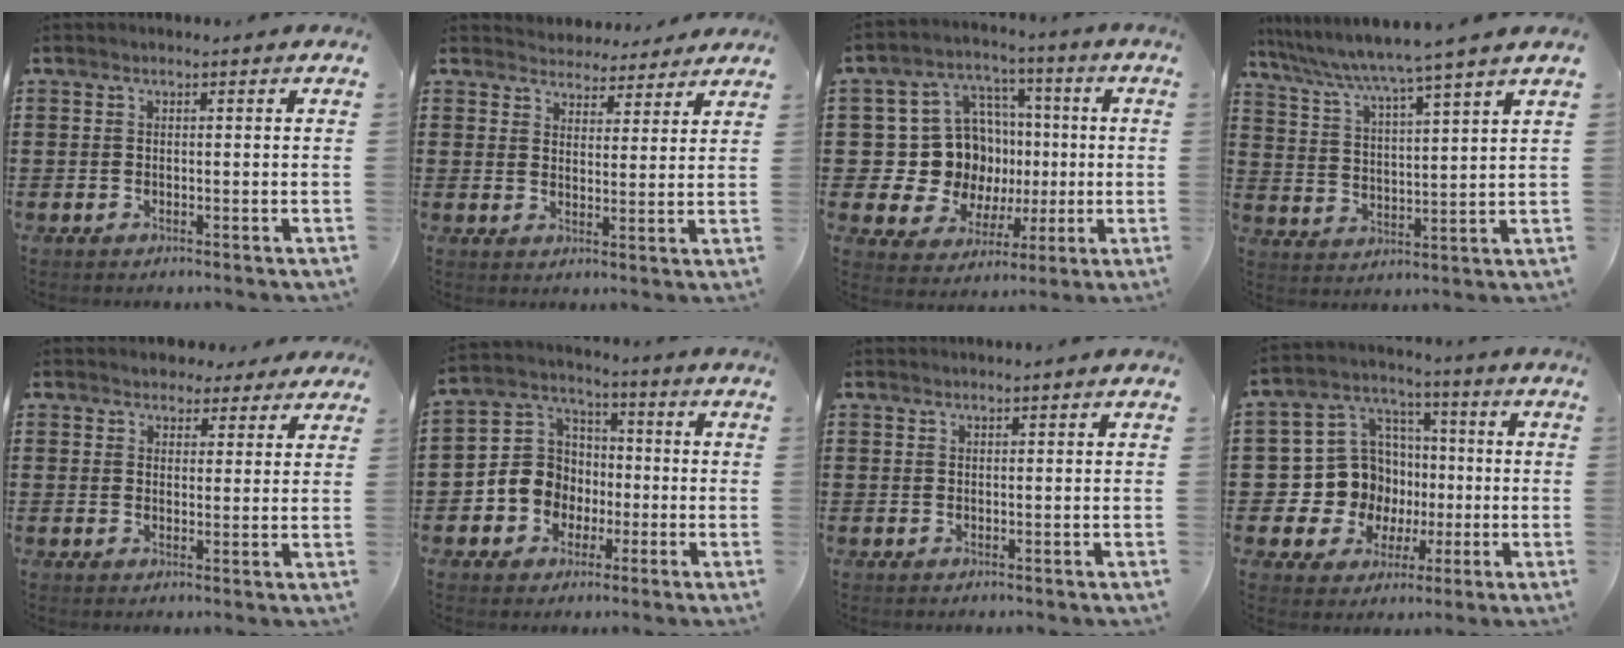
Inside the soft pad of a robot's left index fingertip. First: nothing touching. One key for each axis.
{"total": 4.0, "fx": 3.9, "fy": 0.9, "fz": -0.3, "tx": -0.012, "ty": -0.016, "tz": 0.070}
{"total": 12.8, "fx": 0.9, "fy": 11.9, "fz": 4.6, "tx": -0.120, "ty": 0.002, "tz": 0.031}
{"total": 5.3, "fx": 4.6, "fy": -1.5, "fz": 2.3, "tx": -0.066, "ty": -0.041, "tz": 0.070}
{"total": 3.3, "fx": 2.9, "fy": 1.5, "fz": 0.2, "tx": -0.014, "ty": 0.001, "tz": 0.056}
{"total": 7.9, "fx": -1.6, "fy": 7.5, "fz": 1.8, "tx": -0.079, "ty": 0.011, "tz": -0.033}
{"total": 0.6, "fx": 0.6, "fy": -0.2, "fz": 0.3, "tx": -0.005, "ty": -0.002, "tz": 0.011}
{"total": 11.1, "fx": -0.5, "fy": 10.7, "fz": 2.7, "tx": -0.102, "ty": -0.001, "tz": 0.002}